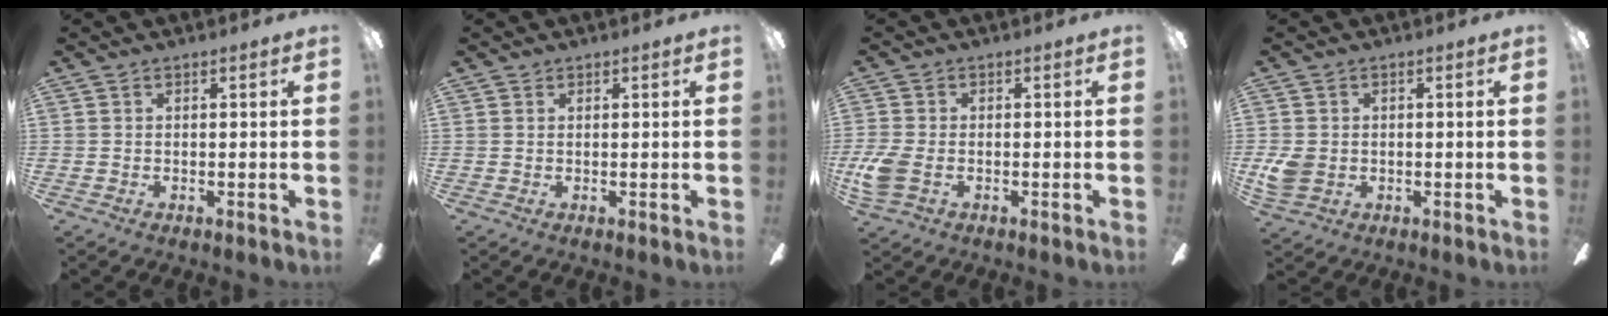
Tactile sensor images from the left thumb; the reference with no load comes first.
{"total": 0.6, "force": [0.6, 0.2, 0.0], "torque": [0.000, 0.000, 0.011]}
{"total": 5.6, "force": [-1.3, 3.5, 4.2], "torque": [-0.100, 0.000, -0.028]}
{"total": 5.0, "force": [-0.5, 4.1, 2.8], "torque": [-0.061, 0.000, -0.009]}